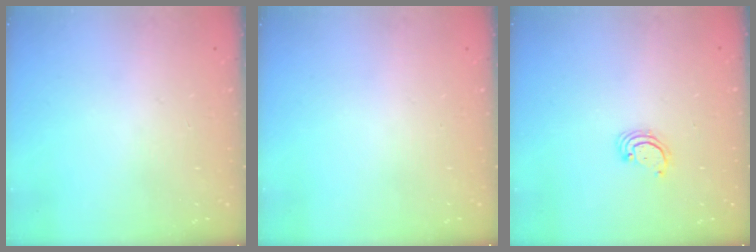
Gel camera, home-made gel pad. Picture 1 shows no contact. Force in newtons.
{"total": 0.0}
{"total": 2.3, "press": 2.3, "slide": 0.2}